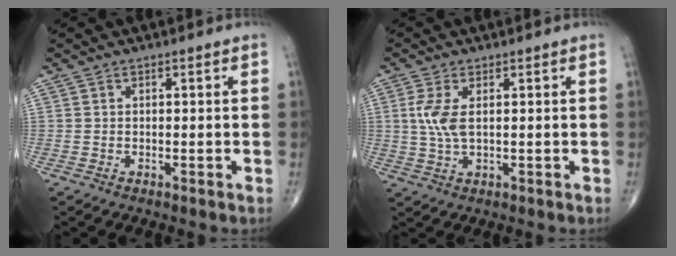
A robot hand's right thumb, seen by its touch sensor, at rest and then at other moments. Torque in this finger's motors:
{"motor_torque": [0.18, 1.63, 0.25, -0.16, 0.27]}